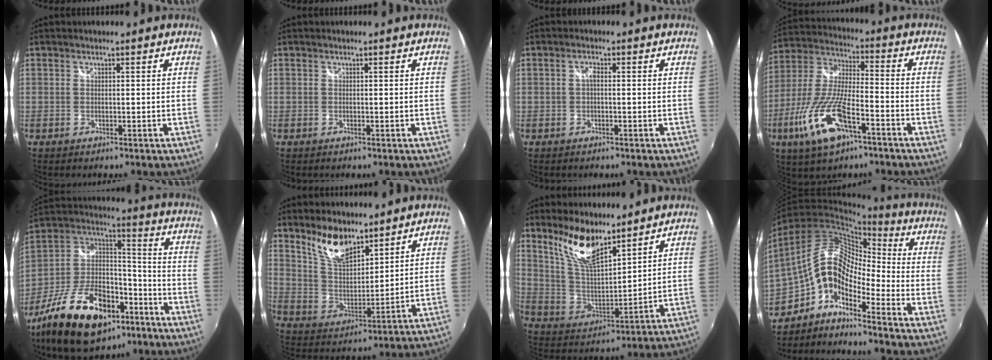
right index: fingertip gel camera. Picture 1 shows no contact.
{"total": 0.0}
{"total": 1.3, "force": [-0.2, 0.5, 1.2], "torque": [-0.023, 0.005, -0.006]}
{"total": 16.6, "force": [-8.1, 5.7, 13.3], "torque": [-0.292, -0.022, -0.155]}
{"total": 26.3, "force": [-15.1, 13.7, 16.6], "torque": [-0.324, 0.002, -0.244]}
{"total": 10.2, "force": [7.6, 3.8, 5.6], "torque": [-0.104, 0.003, 0.150]}
{"total": 12.6, "force": [9.0, 4.9, 7.3], "torque": [-0.140, 0.000, 0.179]}
{"total": 10.4, "force": [-4.6, 4.6, 8.1], "torque": [-0.140, 0.019, -0.103]}